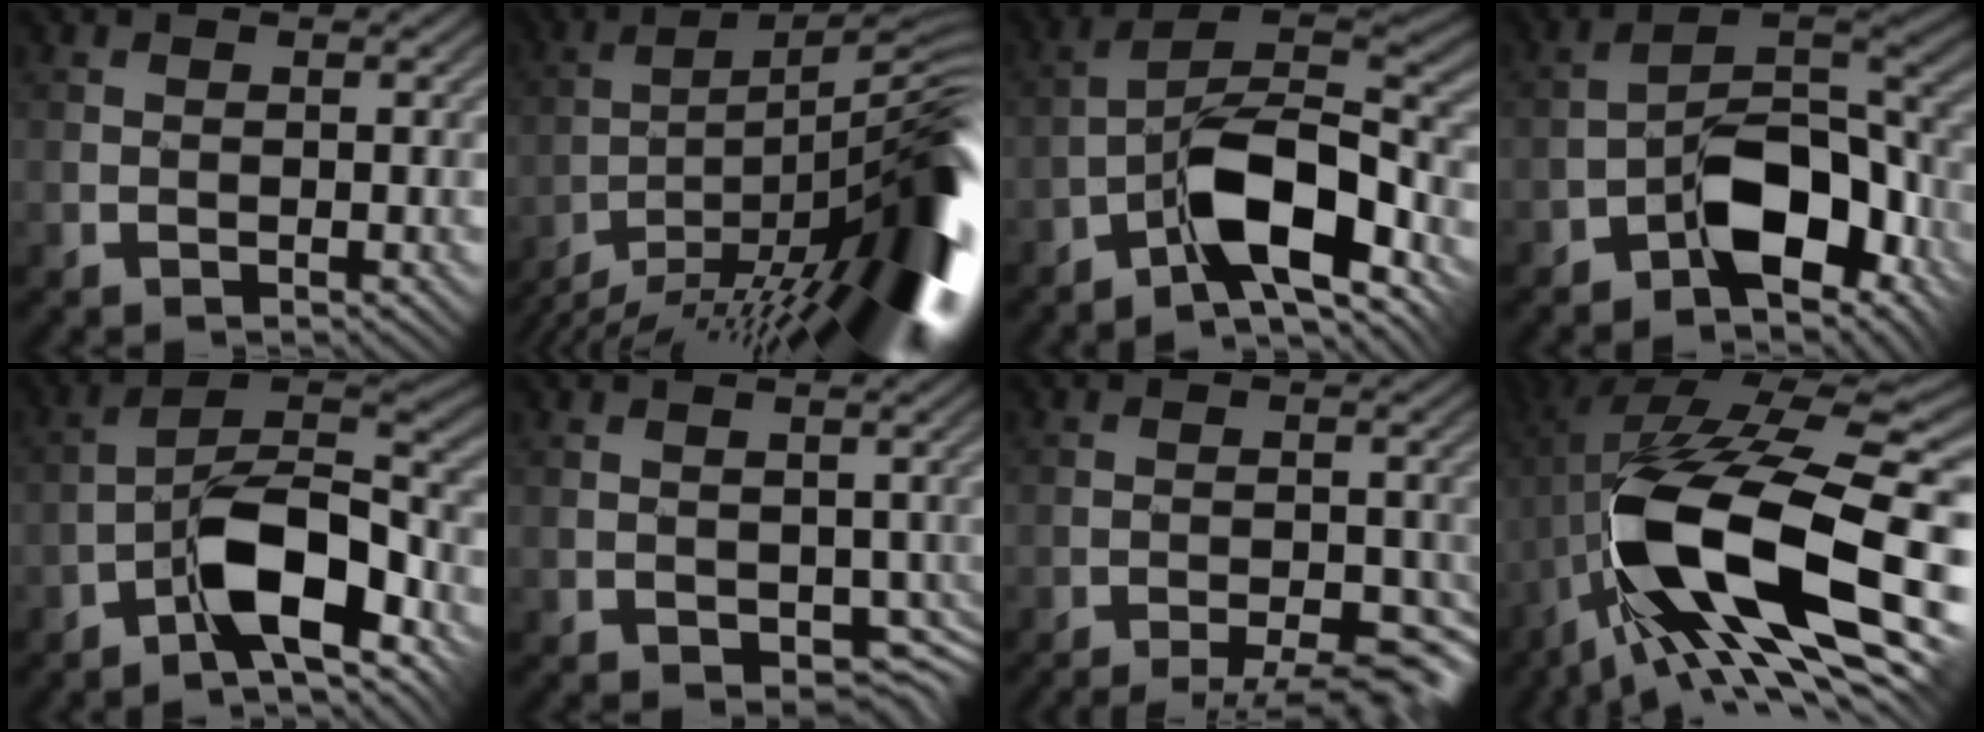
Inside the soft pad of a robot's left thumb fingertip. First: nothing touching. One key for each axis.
{"total": 16.7, "fx": -11.5, "fy": 2.7, "fz": 11.8, "tx": -0.159, "ty": 0.009, "tz": -0.191}
{"total": 10.5, "fx": -6.1, "fy": 3.4, "fz": 7.9, "tx": -0.126, "ty": 0.013, "tz": -0.130}
{"total": 9.4, "fx": -5.2, "fy": 4.5, "fz": 6.4, "tx": -0.089, "ty": 0.008, "tz": -0.104}
{"total": 10.2, "fx": -5.6, "fy": 3.7, "fz": 7.7, "tx": -0.123, "ty": 0.011, "tz": -0.118}
{"total": 2.6, "fx": -0.3, "fy": 2.1, "fz": 1.5, "tx": -0.035, "ty": -0.016, "tz": -0.003}
{"total": 6.8, "fx": -5.7, "fy": 1.0, "fz": 3.7, "tx": -0.058, "ty": 0.004, "tz": -0.075}
{"total": 17.6, "fx": -4.7, "fy": 6.1, "fz": 15.8, "tx": -0.299, "ty": 0.000, "tz": -0.087}